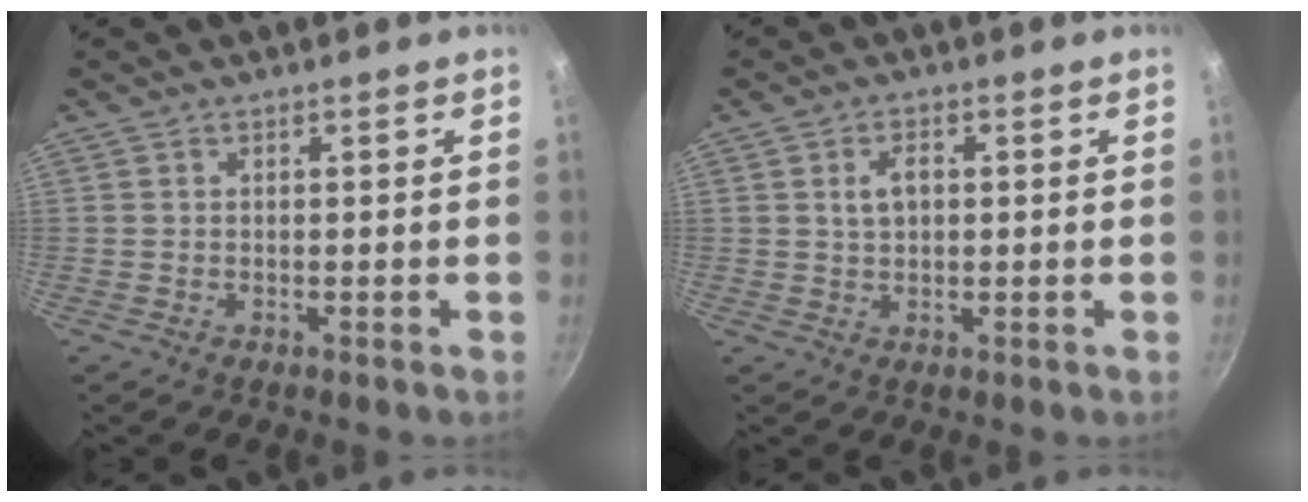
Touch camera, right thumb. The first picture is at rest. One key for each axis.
{"total": 3.5, "fx": 0.7, "fy": 2.2, "fz": 2.6, "tx": -0.043, "ty": 0.003, "tz": 0.012}